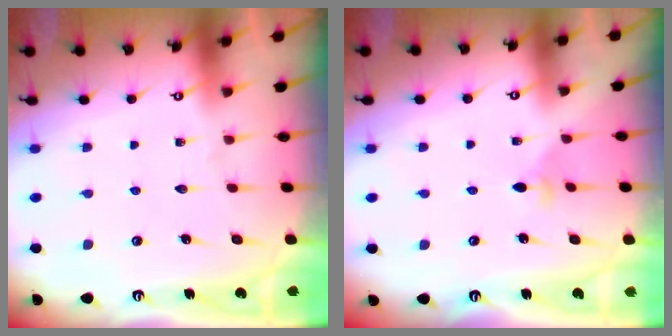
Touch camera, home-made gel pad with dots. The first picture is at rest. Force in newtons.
{"total": 3.2, "press": 3.2, "slide": 0.4}